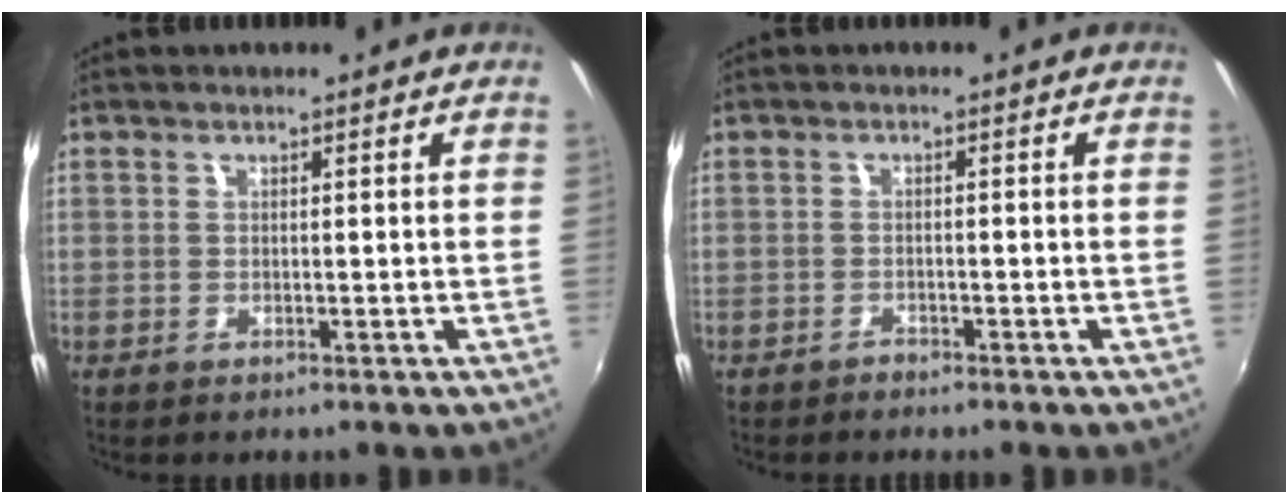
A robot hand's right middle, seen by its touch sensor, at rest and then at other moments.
{"total": 1.3, "force": [-1.1, -0.5, -0.2], "torque": [0.001, -0.004, -0.020]}